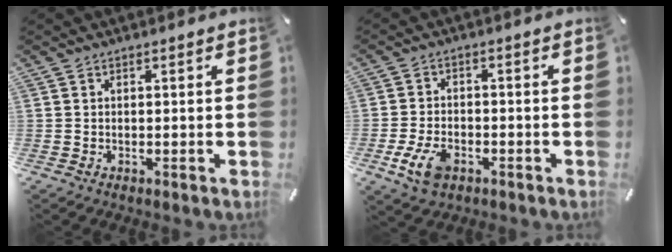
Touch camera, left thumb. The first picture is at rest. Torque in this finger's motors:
{"motor_torque": [0.61, 1.79, 0.21, 0.00, 0.11]}